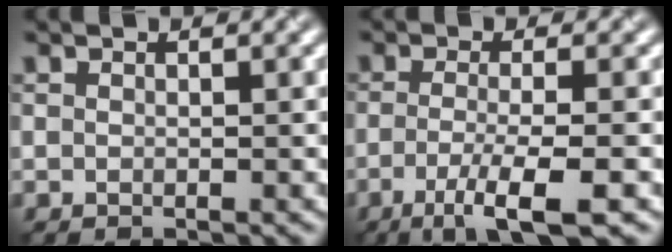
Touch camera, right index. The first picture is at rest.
{"total": 4.8, "force": [-2.6, 0.7, 4.0], "torque": [-0.075, -0.002, -0.044]}